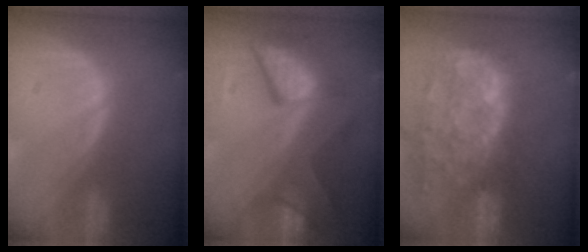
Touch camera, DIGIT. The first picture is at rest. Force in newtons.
{"total": 8.3, "press": 8.3, "slide": 0.4}
{"total": 14.9, "press": 12.1, "slide": 8.8}